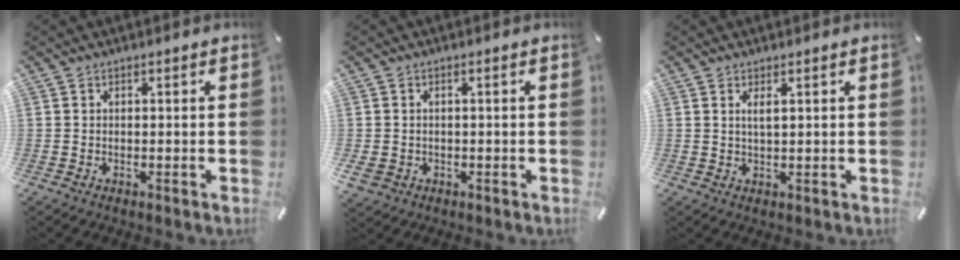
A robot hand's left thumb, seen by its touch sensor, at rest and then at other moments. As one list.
[{"total": 2.1, "force": [-0.6, 1.8, 1.0], "torque": [-0.026, 0.000, -0.014]}, {"total": 2.1, "force": [0.8, 0.4, 1.9], "torque": [-0.039, 0.002, 0.013]}]